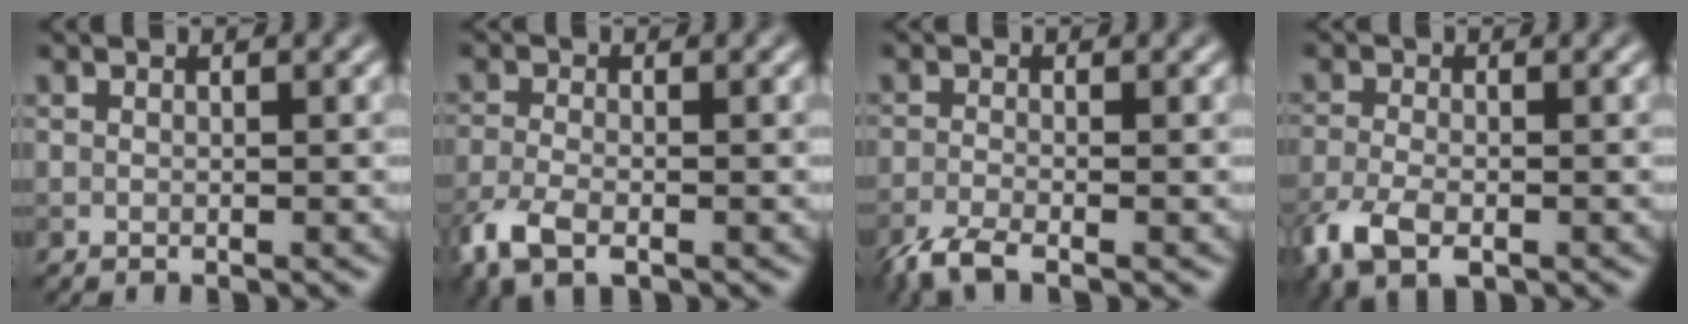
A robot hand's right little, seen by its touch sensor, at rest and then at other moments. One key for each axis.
{"total": 4.4, "fx": -2.5, "fy": 2.0, "fz": 3.0, "tx": -0.072, "ty": -0.011, "tz": -0.058}
{"total": 3.3, "fx": -2.5, "fy": 0.7, "fz": 2.1, "tx": -0.048, "ty": -0.012, "tz": -0.061}
{"total": 5.0, "fx": -2.7, "fy": 2.5, "fz": 3.4, "tx": -0.078, "ty": -0.012, "tz": -0.057}